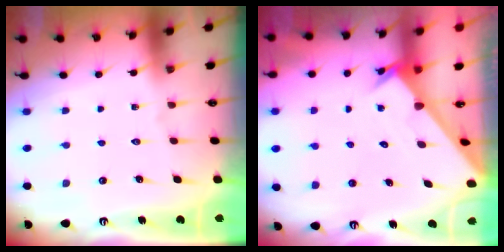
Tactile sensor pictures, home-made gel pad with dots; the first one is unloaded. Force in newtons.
{"total": 2.1, "press": 2.1, "slide": 0.1}